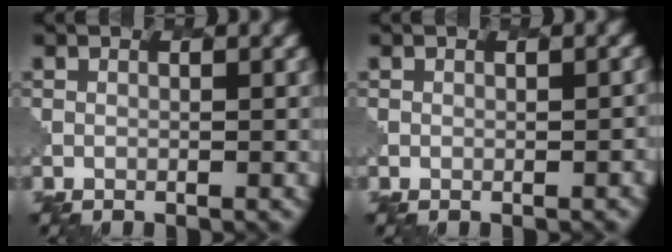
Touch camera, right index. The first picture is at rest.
{"total": 2.2, "force": [-0.7, 1.5, 1.4], "torque": [-0.005, 0.001, 0.001]}